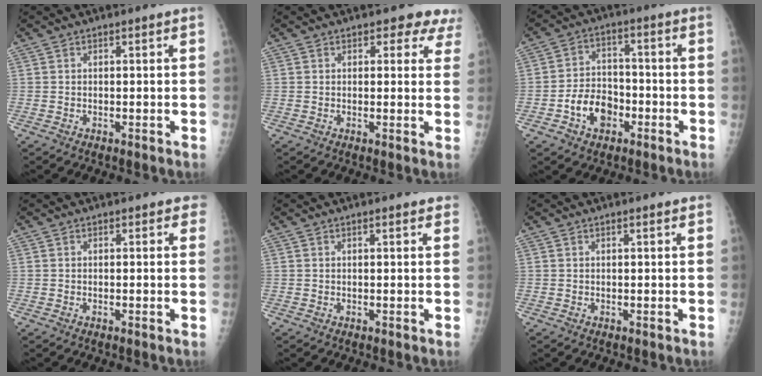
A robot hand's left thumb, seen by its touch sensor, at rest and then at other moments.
{"total": 4.5, "force": [3.4, 2.6, 1.5], "torque": [0.021, -0.013, 0.023]}
{"total": 8.5, "force": [-3.6, 6.1, 4.7], "torque": [-0.054, 0.032, -0.062]}
{"total": 1.1, "force": [0.8, 0.8, 0.4], "torque": [0.015, -0.002, -0.004]}
{"total": 1.4, "force": [0.9, 0.4, 0.9], "torque": [-0.009, 0.000, 0.009]}
{"total": 0.7, "force": [0.5, 0.1, 0.6], "torque": [-0.008, 0.001, 0.005]}